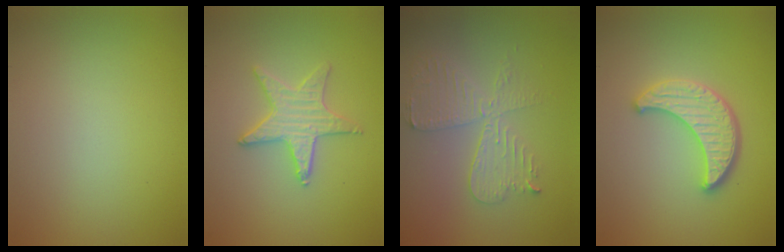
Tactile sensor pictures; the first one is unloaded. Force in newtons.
{"total": 3.0, "press": 3.0, "slide": 0.5}
{"total": 4.4, "press": 3.8, "slide": 2.2}
{"total": 3.8, "press": 3.5, "slide": 1.4}